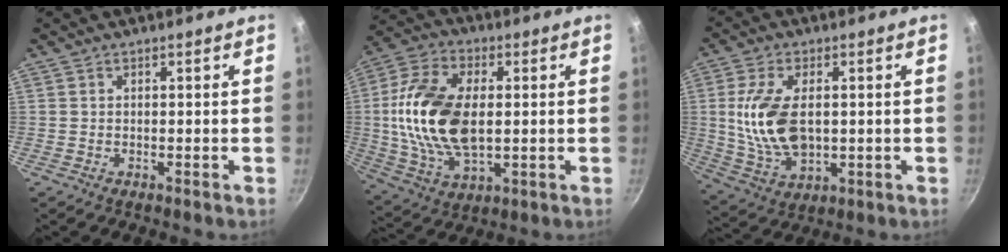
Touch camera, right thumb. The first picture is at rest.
{"total": 19.0, "force": [0.9, 11.0, 15.5], "torque": [-0.292, 0.006, 0.015]}
{"total": 13.4, "force": [1.1, 7.6, 10.9], "torque": [-0.201, -0.009, 0.028]}